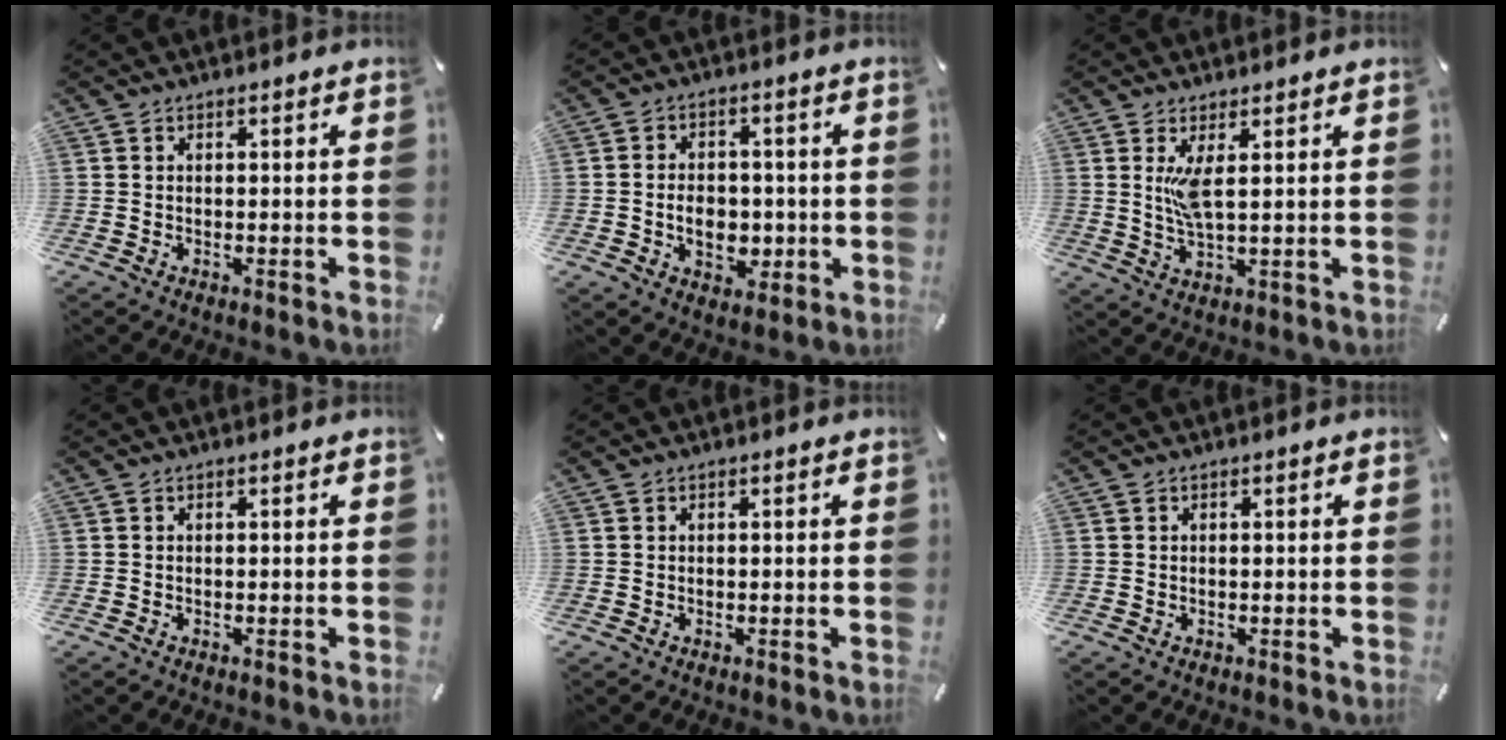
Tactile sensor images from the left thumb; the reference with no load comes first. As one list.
[{"total": 7.9, "force": [-1.4, 5.9, 5.1], "torque": [-0.080, 0.000, -0.026]}, {"total": 5.5, "force": [1.7, 1.3, 5.1], "torque": [-0.110, -0.009, 0.023]}, {"total": 0.0}, {"total": 0.0}, {"total": 0.0}]